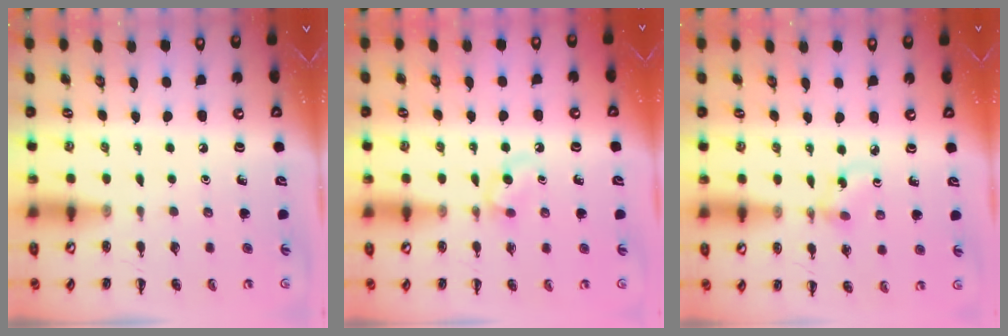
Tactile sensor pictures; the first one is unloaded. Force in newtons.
{"total": 3.4, "press": 3.2, "slide": 1.4}
{"total": 2.8, "press": 2.6, "slide": 1.0}